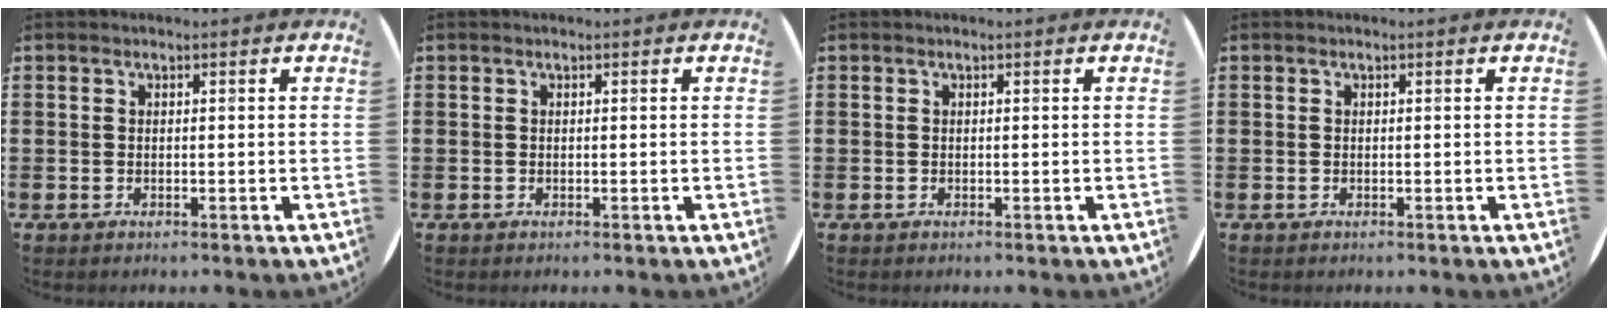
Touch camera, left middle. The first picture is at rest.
{"total": 0.0}
{"total": 0.0}
{"total": 0.0}